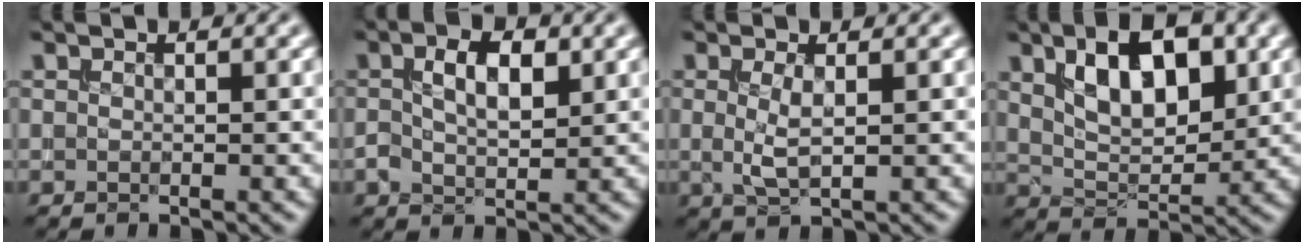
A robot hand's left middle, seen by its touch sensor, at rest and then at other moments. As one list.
[{"total": 3.6, "force": [0.6, 1.8, 3.1], "torque": [-0.060, 0.006, 0.011]}, {"total": 2.0, "force": [0.2, 0.4, 1.9], "torque": [-0.043, -0.002, 0.005]}, {"total": 7.1, "force": [2.6, 3.5, 5.6], "torque": [-0.097, 0.006, 0.042]}]